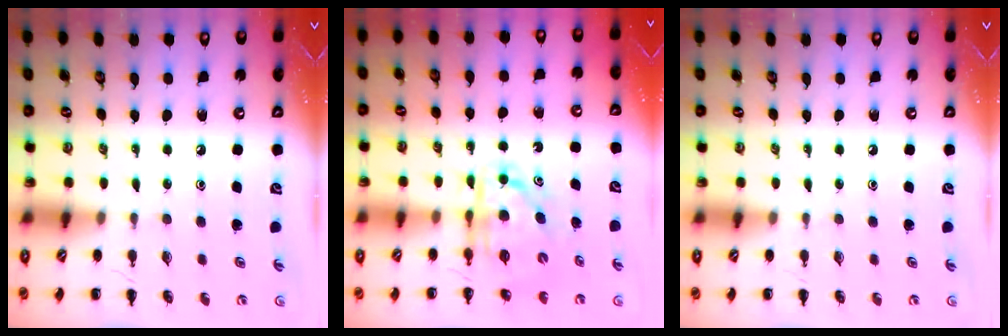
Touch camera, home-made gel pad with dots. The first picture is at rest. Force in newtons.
{"total": 6.2, "press": 6.1, "slide": 1.0}
{"total": 0.0}